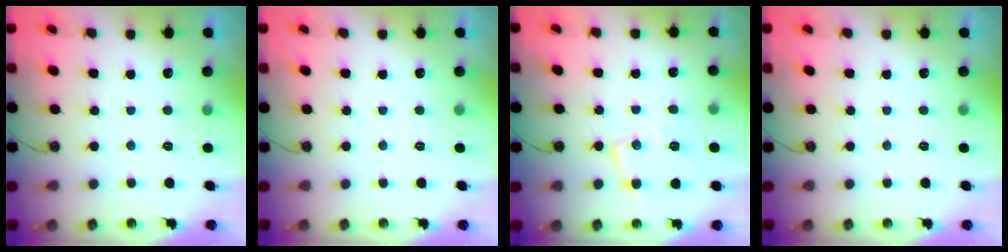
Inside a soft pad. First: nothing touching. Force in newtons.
{"total": 0.0}
{"total": 12.8, "press": 12.8, "slide": 1.0}
{"total": 0.0}